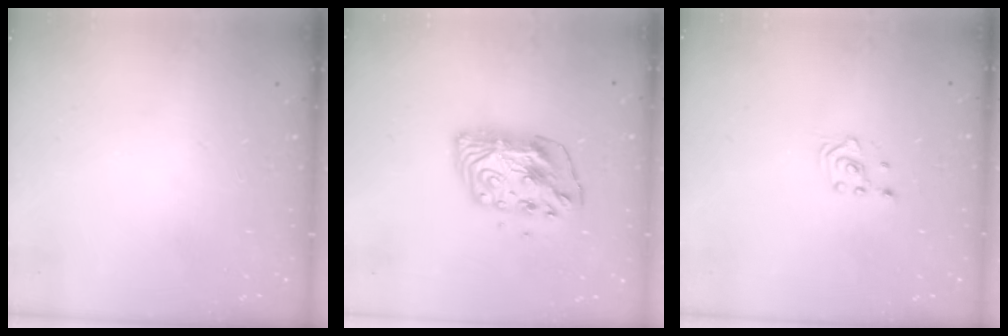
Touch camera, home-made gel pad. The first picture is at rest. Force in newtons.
{"total": 10.2, "press": 10.2, "slide": 0.9}
{"total": 1.6, "press": 1.5, "slide": 0.2}